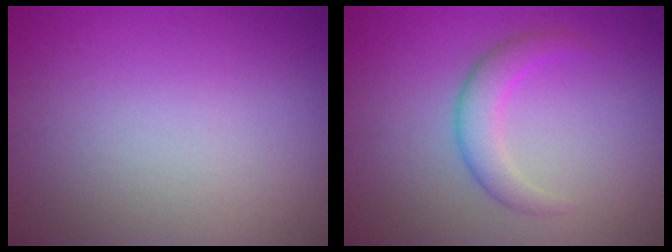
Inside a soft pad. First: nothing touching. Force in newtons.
{"total": 2.8, "press": 2.8, "slide": 0.1}